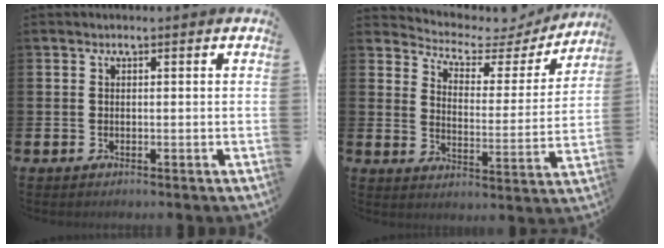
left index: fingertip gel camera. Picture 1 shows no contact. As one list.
[{"total": 4.2, "force": [3.7, 1.9, 0.5], "torque": [-0.027, -0.037, 0.052]}]